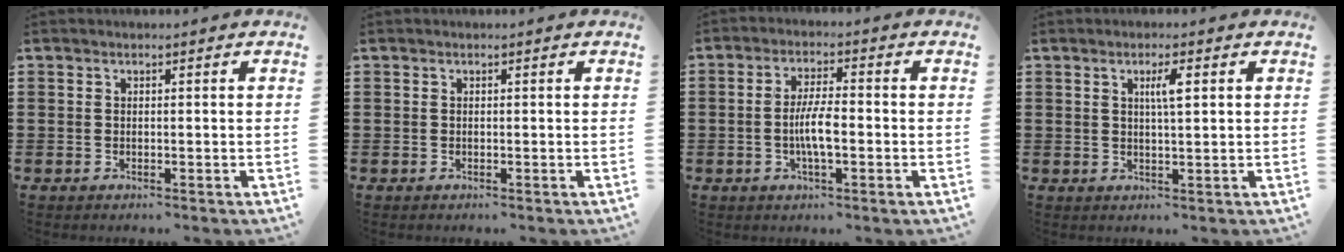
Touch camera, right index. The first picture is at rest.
{"total": 0.0}
{"total": 5.6, "force": [-1.0, 1.2, 5.4], "torque": [-0.109, -0.001, -0.023]}
{"total": 3.1, "force": [0.9, 0.5, 2.9], "torque": [-0.059, 0.005, 0.012]}